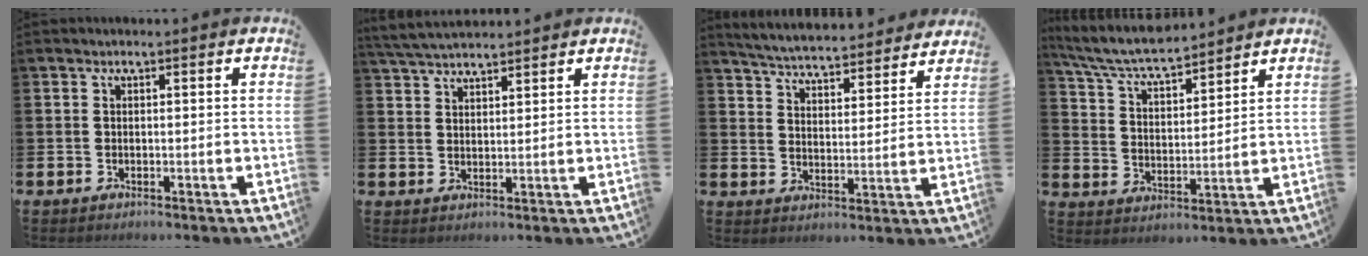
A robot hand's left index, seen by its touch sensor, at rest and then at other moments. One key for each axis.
{"total": 4.1, "fx": 3.9, "fy": 0.7, "fz": 0.8, "tx": -0.023, "ty": -0.015, "tz": 0.072}
{"total": 5.5, "fx": 5.4, "fy": 0.6, "fz": 0.6, "tx": -0.040, "ty": -0.041, "tz": 0.094}
{"total": 7.0, "fx": 6.5, "fy": 0.8, "fz": 2.3, "tx": -0.073, "ty": -0.039, "tz": 0.115}